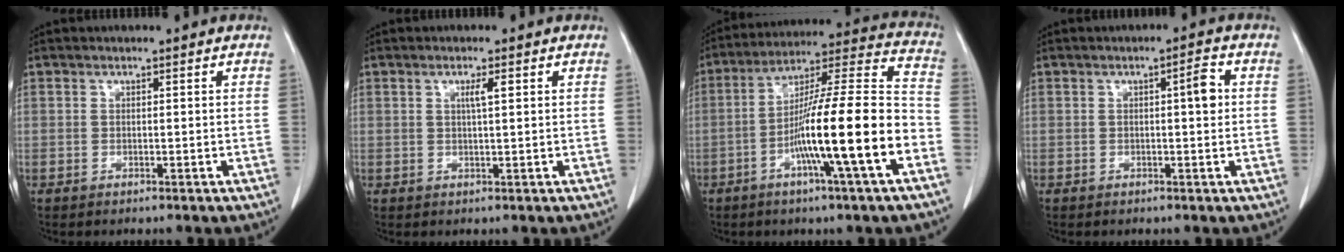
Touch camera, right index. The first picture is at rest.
{"total": 1.9, "force": [0.7, 0.0, 1.7], "torque": [-0.033, 0.000, 0.012]}
{"total": 18.3, "force": [-6.1, -0.2, 17.2], "torque": [-0.283, 0.003, -0.105]}
{"total": 2.8, "force": [0.5, 0.4, 2.8], "torque": [-0.040, 0.005, 0.006]}